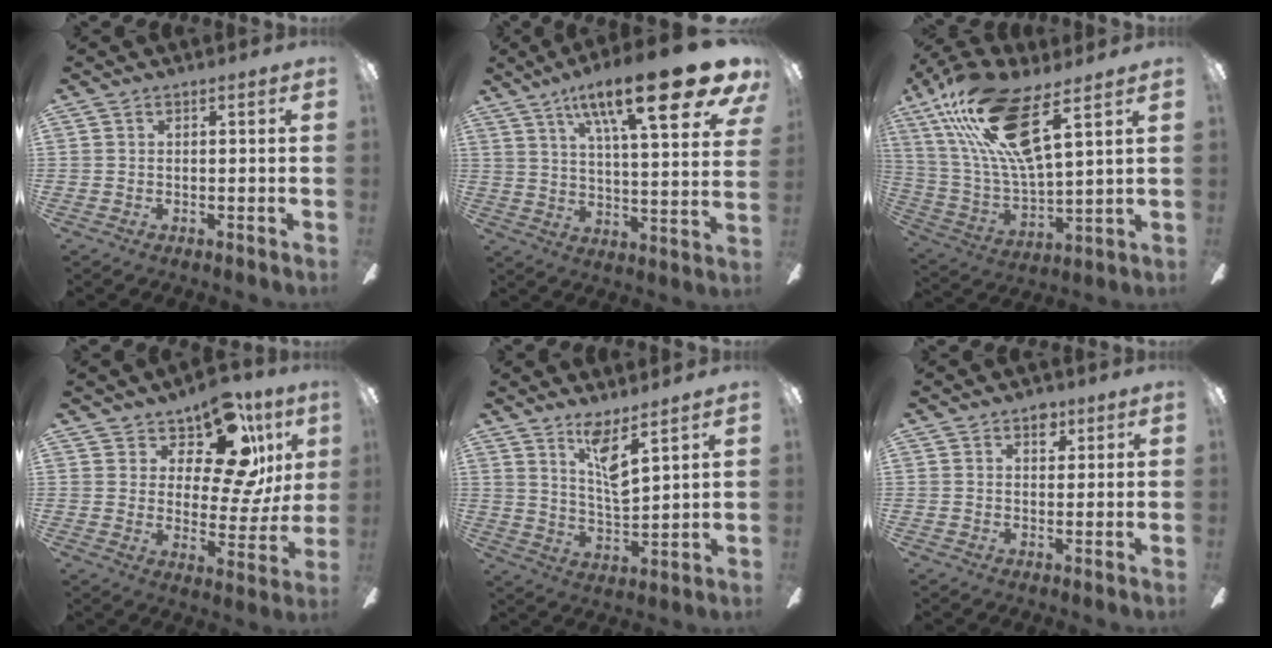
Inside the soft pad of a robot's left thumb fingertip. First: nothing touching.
{"total": 24.5, "force": [14.9, 5.8, 18.6], "torque": [-0.284, -0.083, 0.229]}
{"total": 20.5, "force": [12.0, 6.1, 15.5], "torque": [-0.324, -0.047, 0.200]}
{"total": 15.2, "force": [10.2, 6.3, 9.4], "torque": [-0.142, -0.073, 0.172]}
{"total": 9.0, "force": [6.4, 1.8, 6.1], "torque": [-0.120, -0.037, 0.112]}
{"total": 4.1, "force": [2.3, 2.7, 2.1], "torque": [-0.014, -0.006, 0.036]}